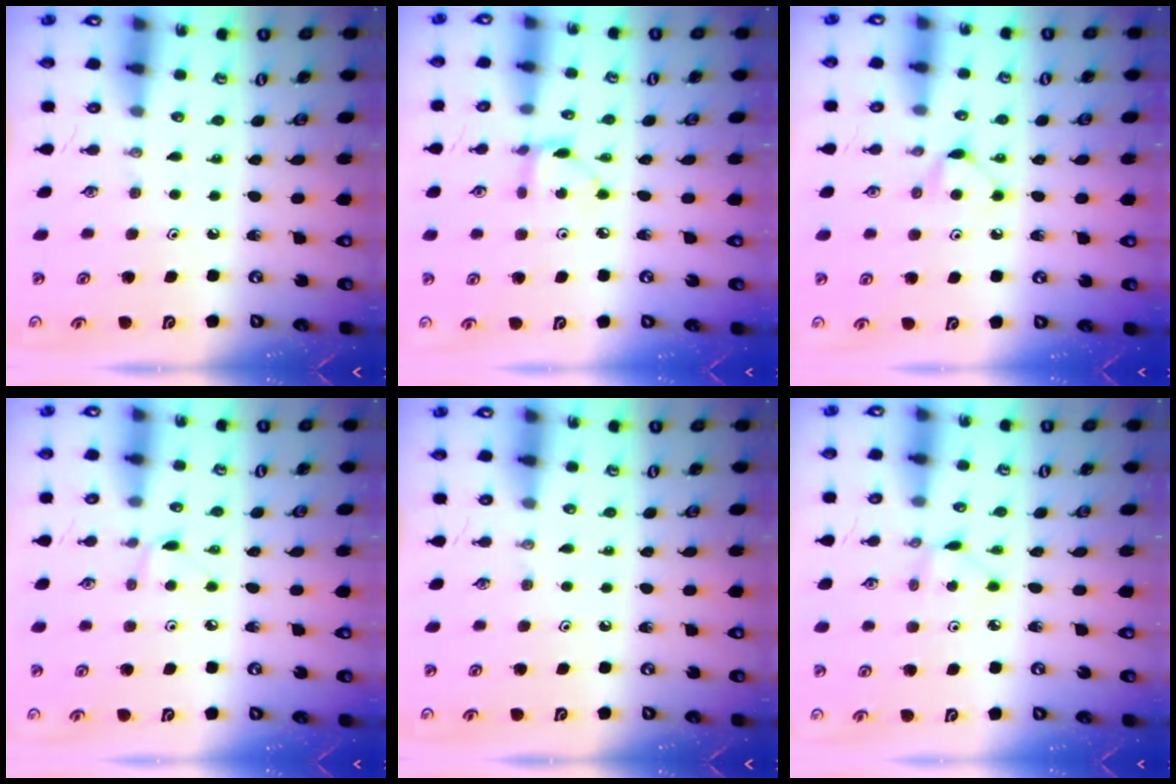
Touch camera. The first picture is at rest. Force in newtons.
{"total": 3.9, "press": 3.9, "slide": 0.1}
{"total": 6.1, "press": 6.1, "slide": 0.7}
{"total": 4.8, "press": 4.7, "slide": 0.6}
{"total": 0.0}
{"total": 1.9, "press": 1.9, "slide": 0.2}